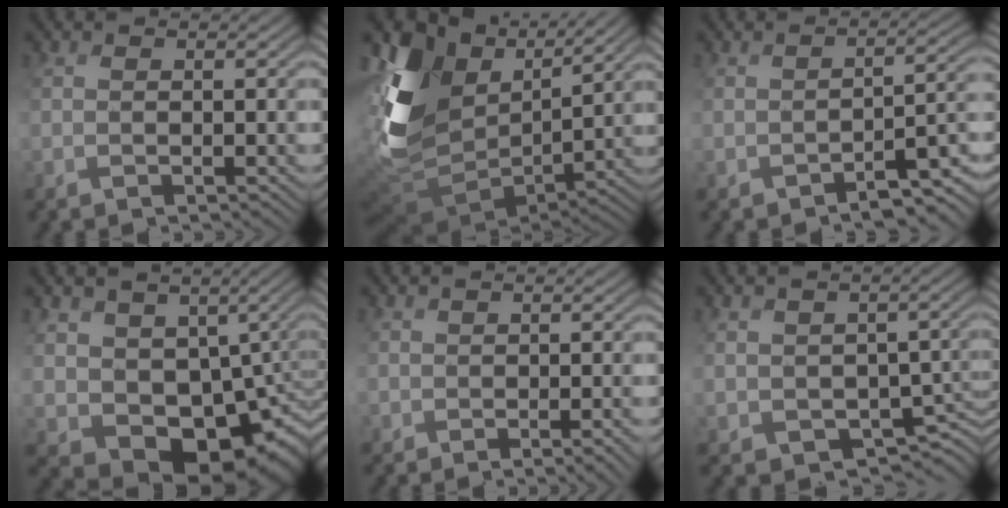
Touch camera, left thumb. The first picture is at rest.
{"total": 11.5, "force": [4.5, 8.0, 6.9], "torque": [-0.208, 0.000, 0.093]}
{"total": 4.2, "force": [-3.3, 1.1, 2.4], "torque": [-0.027, 0.000, -0.044]}
{"total": 8.9, "force": [-0.5, 7.3, 5.1], "torque": [-0.091, -0.044, 0.016]}
{"total": 1.4, "force": [-1.0, 0.4, 0.9], "torque": [-0.012, -0.004, -0.001]}
{"total": 3.0, "force": [-0.9, 2.7, 0.8], "torque": [-0.026, -0.015, -0.003]}